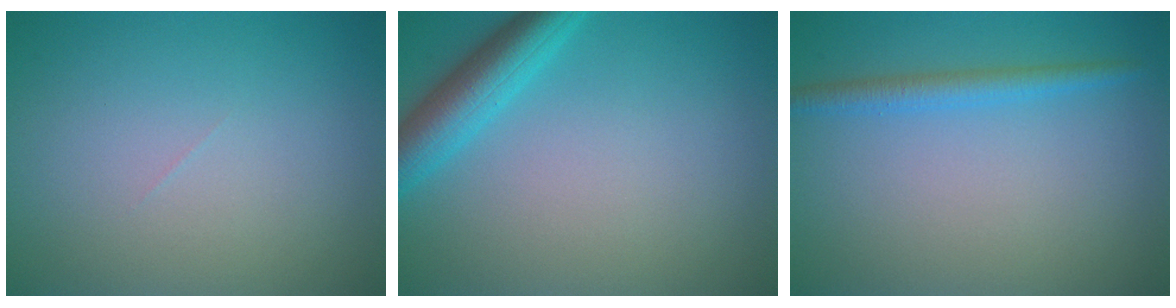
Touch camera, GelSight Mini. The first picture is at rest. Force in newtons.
{"total": 4.5, "press": 4.5, "slide": 0.2}
{"total": 2.0, "press": 2.0, "slide": 0.2}